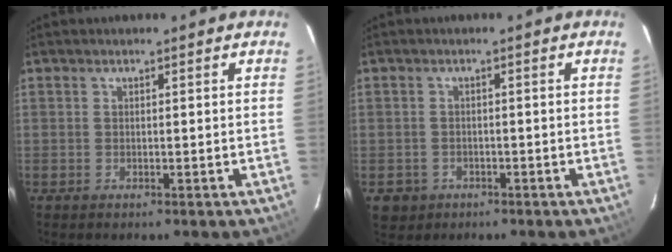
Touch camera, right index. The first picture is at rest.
{"total": 3.7, "force": [-1.5, 3.3, 0.8], "torque": [-0.031, 0.004, -0.016]}